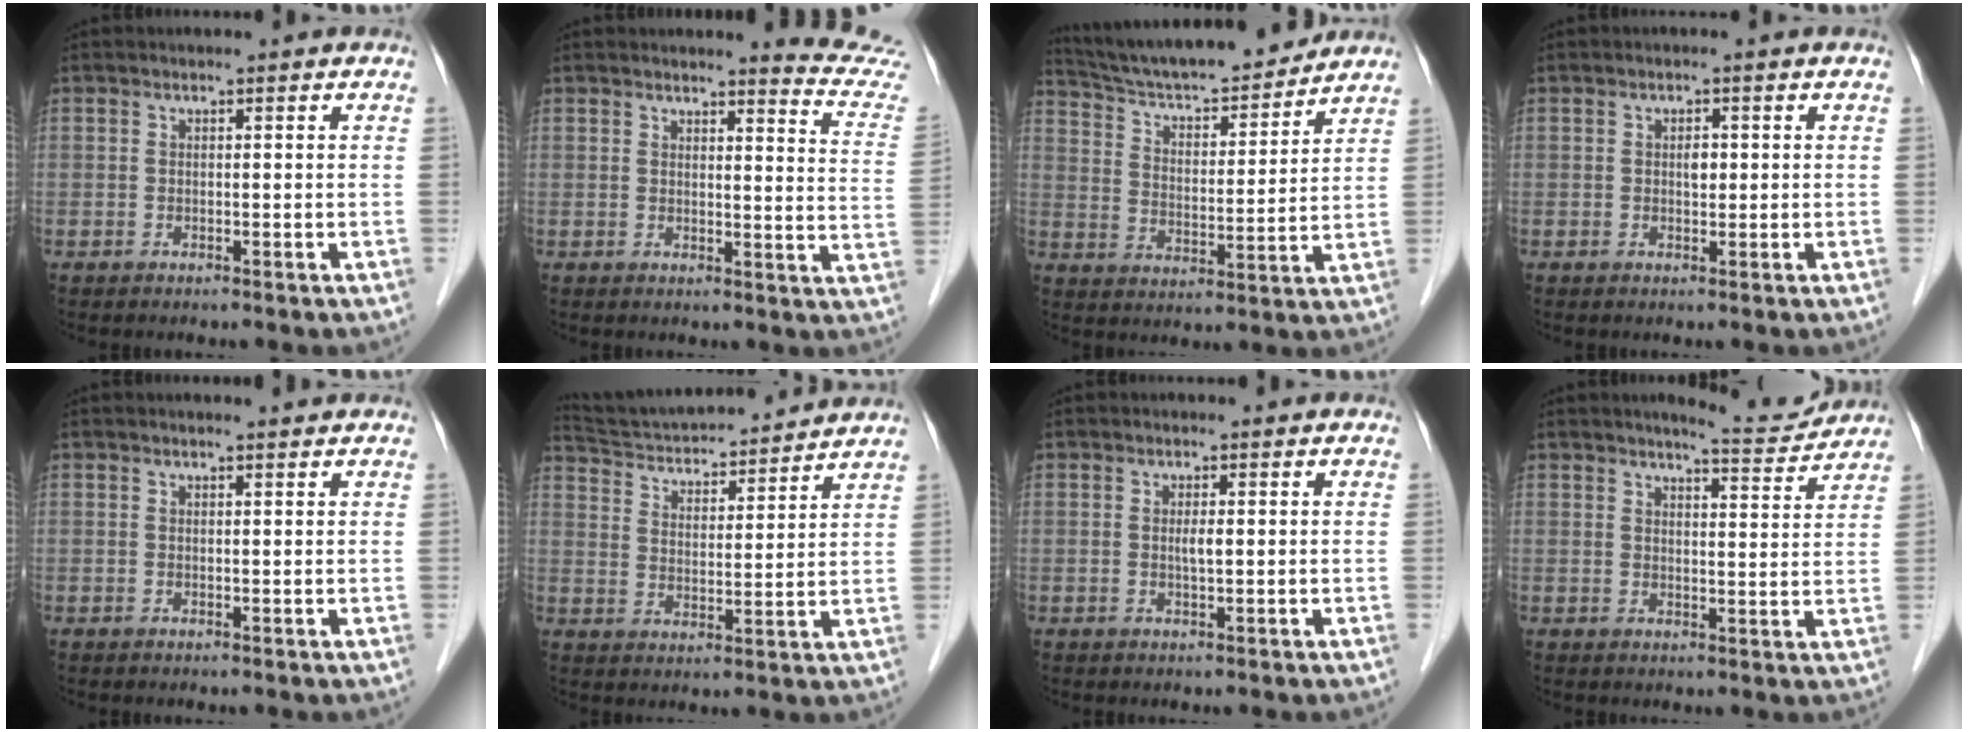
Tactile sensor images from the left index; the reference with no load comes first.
{"total": 9.5, "force": [9.4, -1.1, 0.4], "torque": [-0.002, -0.104, 0.080]}
{"total": 17.4, "force": [16.0, 2.2, 6.5], "torque": [-0.111, 0.006, 0.254]}
{"total": 1.4, "force": [0.0, 0.8, 1.2], "torque": [-0.017, -0.002, -0.001]}
{"total": 1.2, "force": [1.2, 0.0, 0.3], "torque": [-0.008, 0.002, 0.016]}
{"total": 16.7, "force": [15.8, 2.0, 5.1], "torque": [-0.088, 0.022, 0.244]}
{"total": 1.3, "force": [0.0, 0.1, 1.3], "torque": [-0.027, -0.004, -0.001]}
{"total": 6.1, "force": [5.9, 0.4, 1.4], "torque": [-0.024, -0.014, 0.071]}